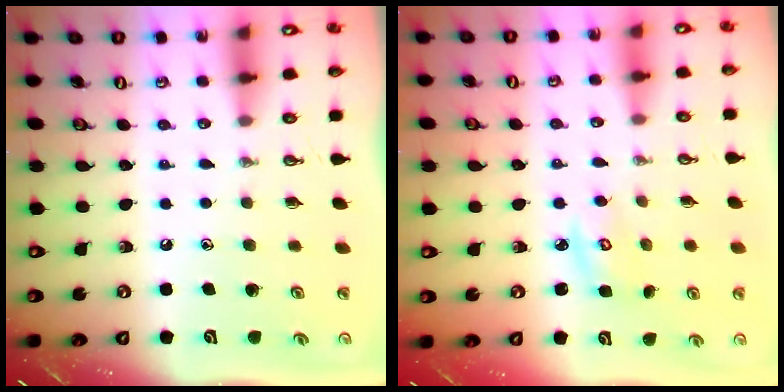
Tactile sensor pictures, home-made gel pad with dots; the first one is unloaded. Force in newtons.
{"total": 3.5, "press": 3.5, "slide": 0.2}